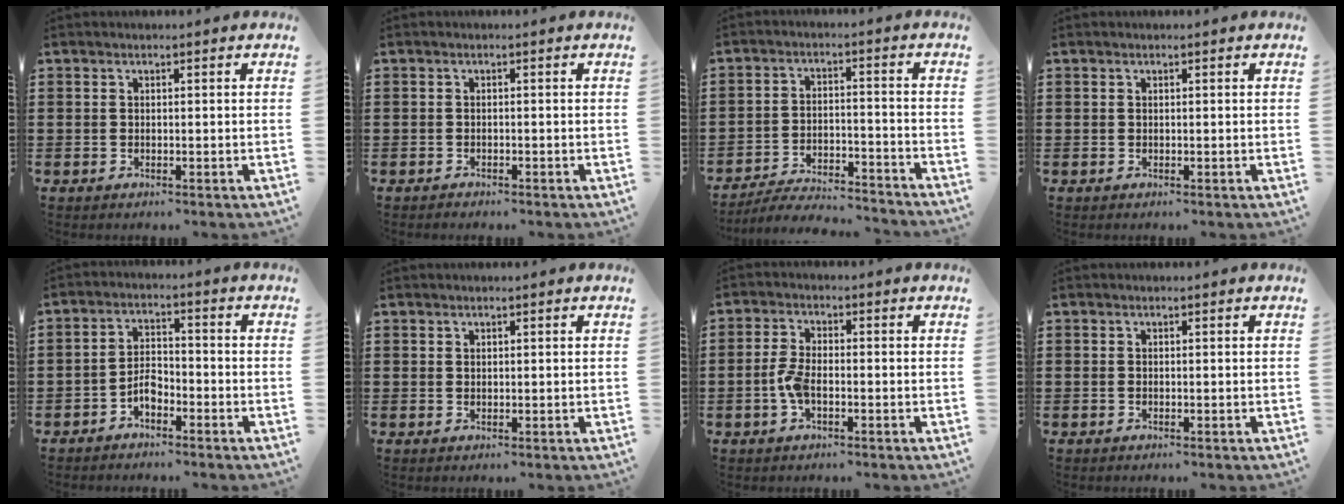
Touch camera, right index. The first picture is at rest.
{"total": 0.7, "force": [-0.7, 0.2, 0.0], "torque": [-0.001, 0.001, -0.016]}
{"total": 5.3, "force": [-5.2, 0.4, 1.2], "torque": [-0.027, 0.004, -0.103]}
{"total": 0.0}
{"total": 3.8, "force": [-2.2, 2.0, 2.3], "torque": [-0.059, 0.004, -0.048]}
{"total": 0.6, "force": [0.4, 0.4, 0.1], "torque": [-0.003, 0.001, 0.009]}
{"total": 4.0, "force": [-1.2, 1.8, 3.4], "torque": [-0.089, -0.005, -0.029]}
{"total": 0.0}